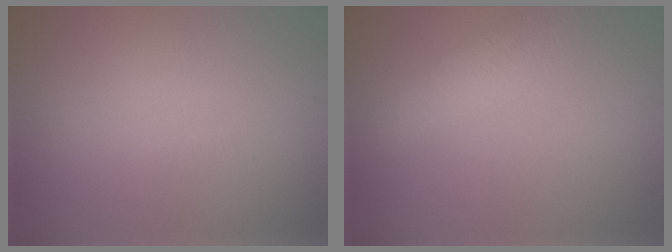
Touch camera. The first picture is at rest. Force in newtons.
{"total": 4.1, "press": 4.1, "slide": 0.0}